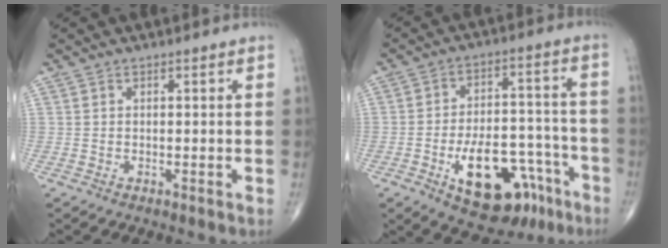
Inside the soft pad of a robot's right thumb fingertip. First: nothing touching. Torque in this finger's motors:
{"motor_torque": [3.37, 1.64, 1.40, -0.21, 0.39]}